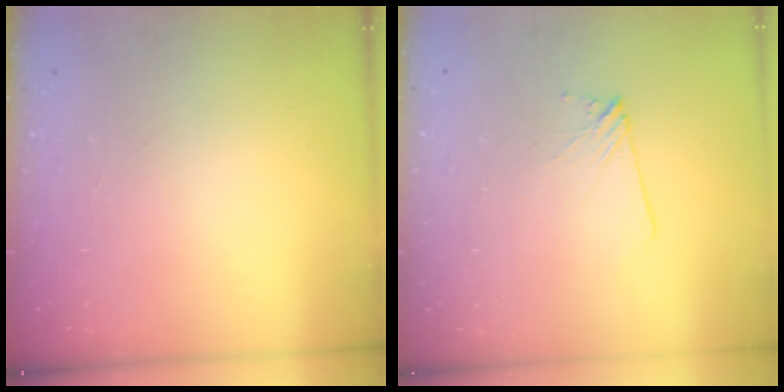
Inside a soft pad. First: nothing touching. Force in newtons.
{"total": 4.3, "press": 4.2, "slide": 0.6}